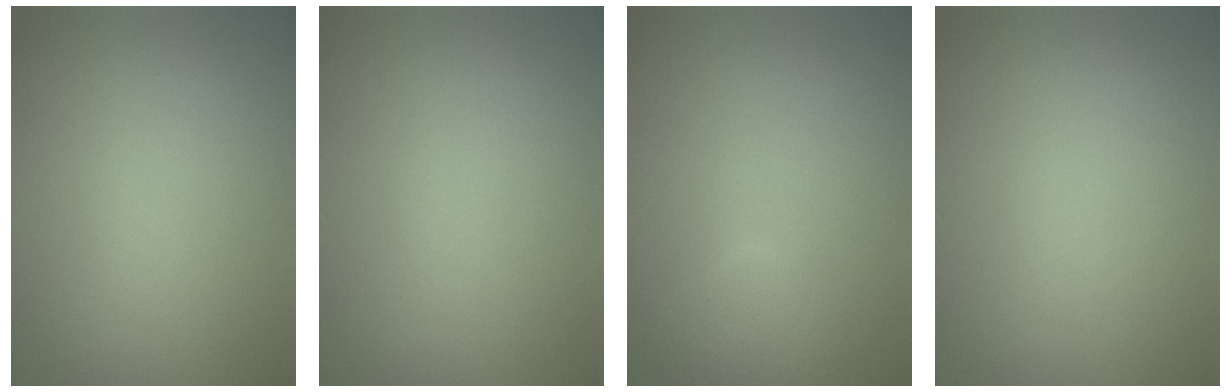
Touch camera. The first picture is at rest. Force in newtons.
{"total": 0.0}
{"total": 1.9, "press": 1.9, "slide": 0.2}
{"total": 0.0}